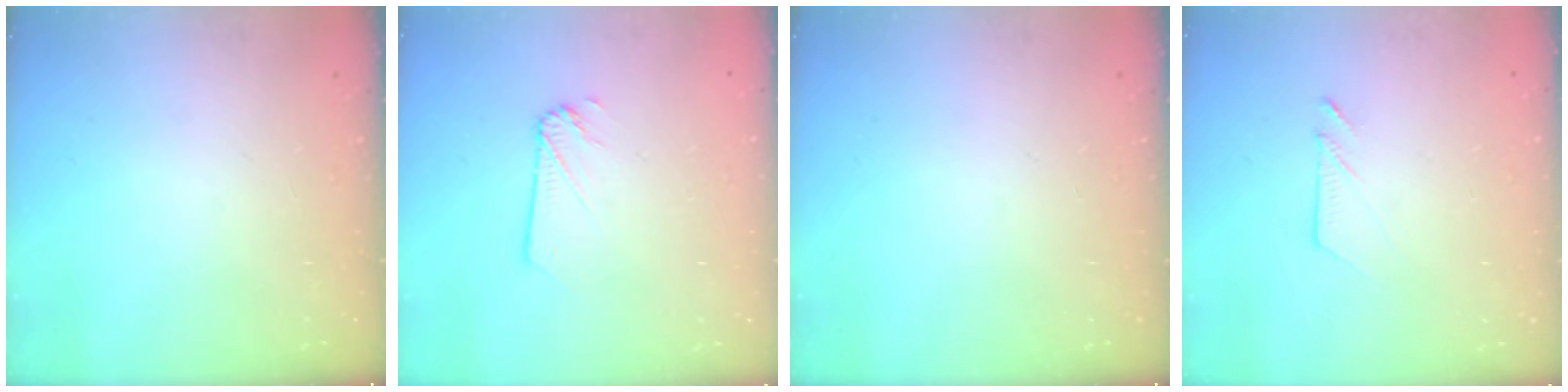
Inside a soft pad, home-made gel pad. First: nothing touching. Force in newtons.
{"total": 1.3, "press": 1.3, "slide": 0.1}
{"total": 0.0}
{"total": 2.5, "press": 2.5, "slide": 0.4}